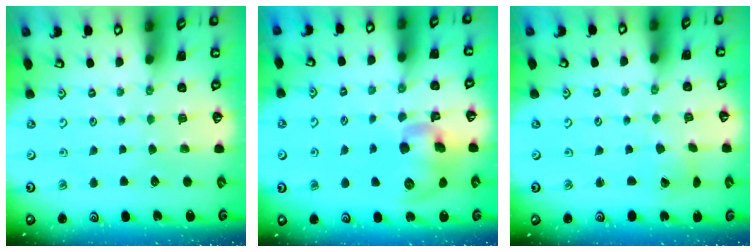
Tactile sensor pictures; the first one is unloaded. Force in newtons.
{"total": 12.8, "press": 12.5, "slide": 2.6}
{"total": 2.9, "press": 2.9, "slide": 0.2}